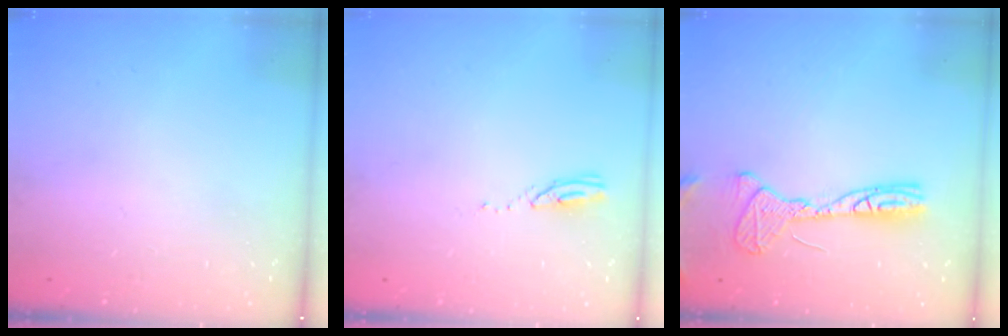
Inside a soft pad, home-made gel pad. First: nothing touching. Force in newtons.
{"total": 3.4, "press": 3.3, "slide": 0.3}
{"total": 12.5, "press": 12.3, "slide": 2.3}